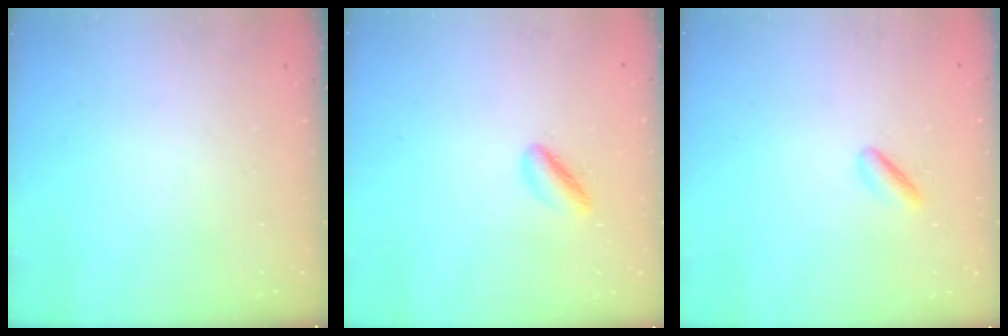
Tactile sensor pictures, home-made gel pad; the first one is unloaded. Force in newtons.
{"total": 3.7, "press": 3.7, "slide": 0.5}
{"total": 2.5, "press": 2.3, "slide": 0.8}